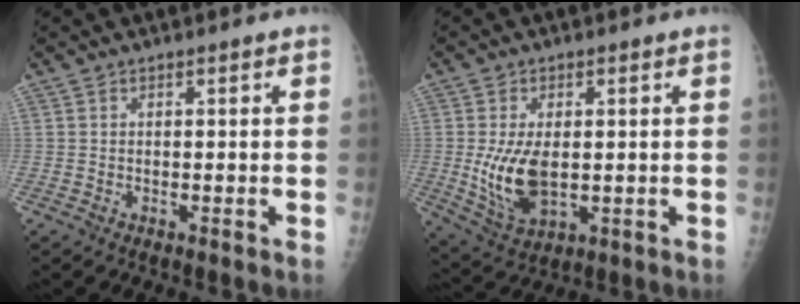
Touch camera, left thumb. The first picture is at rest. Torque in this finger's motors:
{"motor_torque": [-0.03, 0.31, 0.54, -0.37, 0.09]}